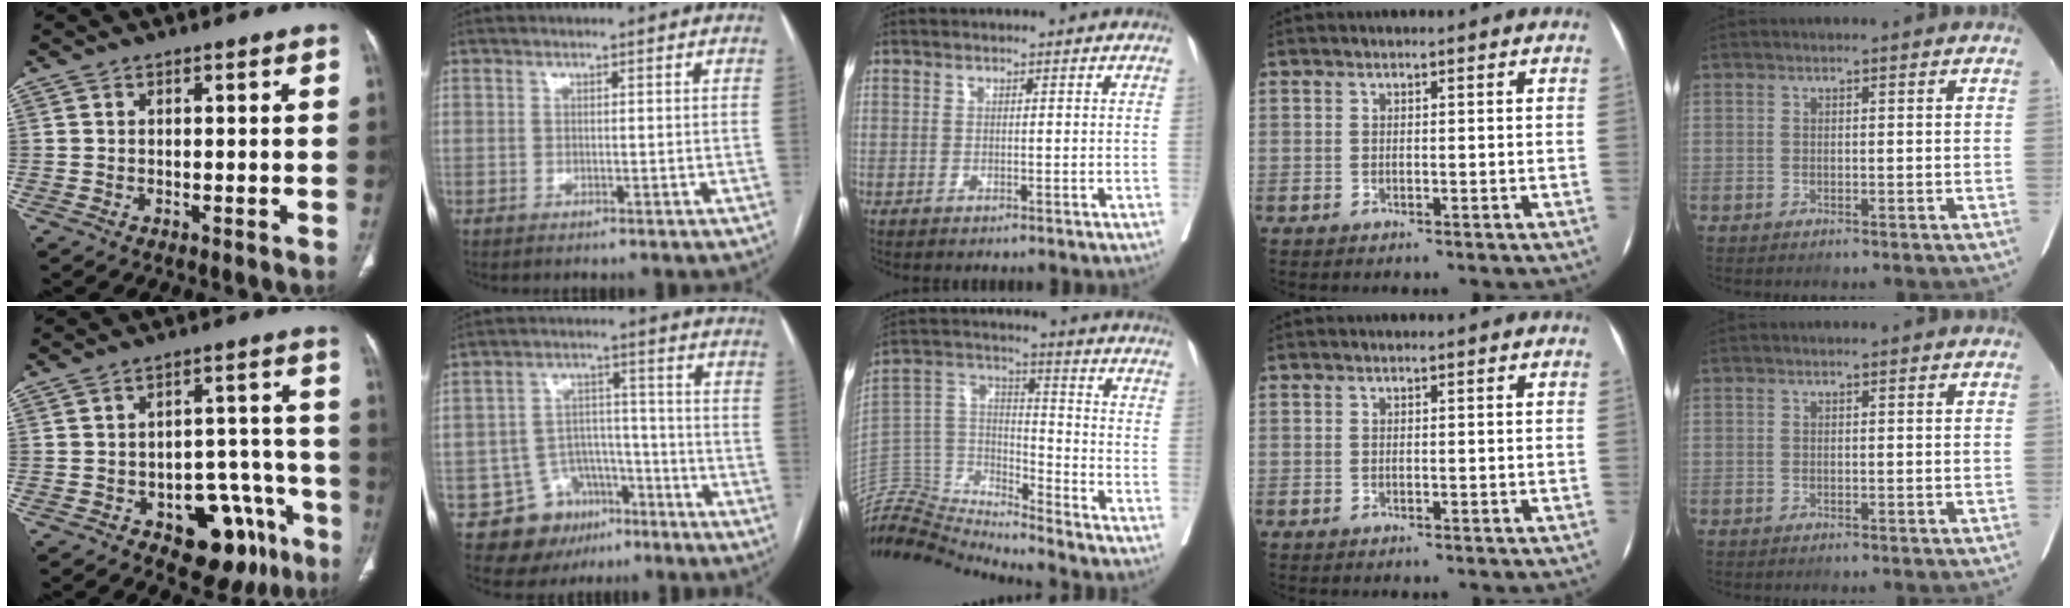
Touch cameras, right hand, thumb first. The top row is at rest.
{"thumb": {"total": 15.0, "force": [-7.8, 8.4, 9.6], "torque": [-0.076, 0.063, -0.097]}, "index": {"total": 10.5, "force": [-6.0, 7.9, 3.3], "torque": [-0.046, 0.037, -0.084]}, "middle": {"total": 11.9, "force": [-11.9, 0.0, -0.4], "torque": [0.016, 0.064, -0.229]}}